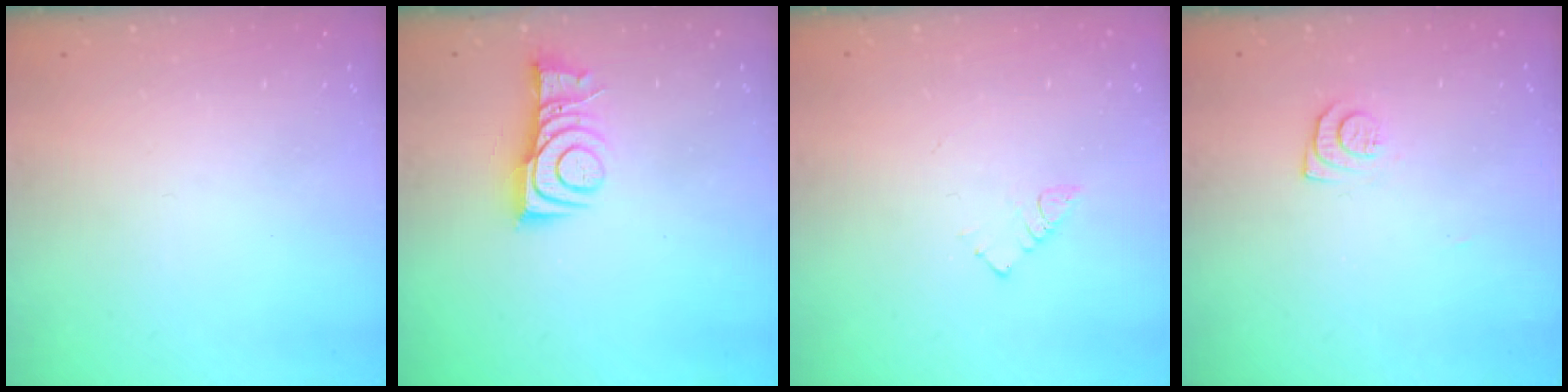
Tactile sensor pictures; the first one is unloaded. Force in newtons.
{"total": 9.6, "press": 9.5, "slide": 1.2}
{"total": 3.8, "press": 3.8, "slide": 0.2}
{"total": 6.6, "press": 6.5, "slide": 0.8}